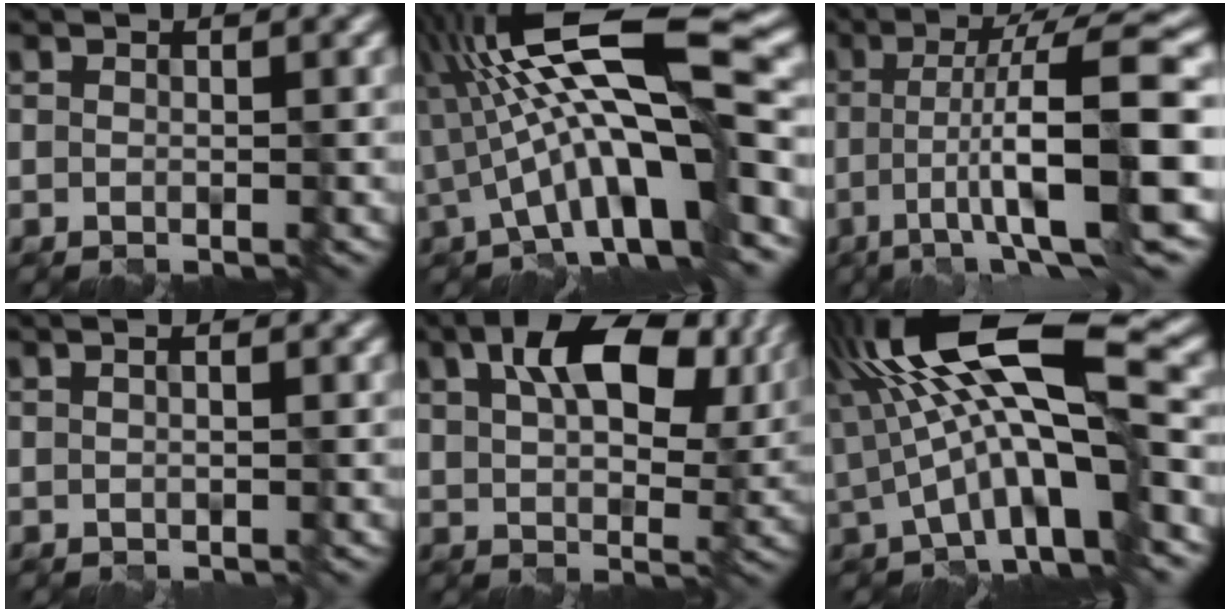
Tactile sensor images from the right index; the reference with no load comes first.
{"total": 12.5, "force": [-0.6, 3.3, 12.1], "torque": [-0.194, 0.026, -0.014]}
{"total": 11.1, "force": [-2.1, 1.9, 10.8], "torque": [-0.150, 0.019, -0.035]}
{"total": 1.4, "force": [0.8, 0.6, 0.9], "torque": [0.002, 0.007, -0.003]}
{"total": 10.8, "force": [5.1, 5.6, 7.7], "torque": [-0.132, 0.018, 0.092]}
{"total": 11.7, "force": [0.9, 3.6, 11.1], "torque": [-0.189, 0.021, 0.005]}